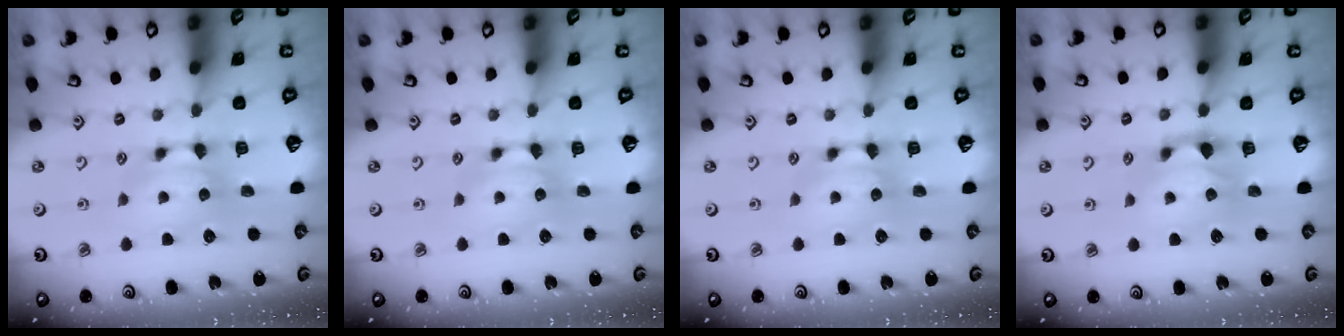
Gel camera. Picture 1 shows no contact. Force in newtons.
{"total": 0.0}
{"total": 0.0}
{"total": 1.2, "press": 0.4, "slide": 1.2}